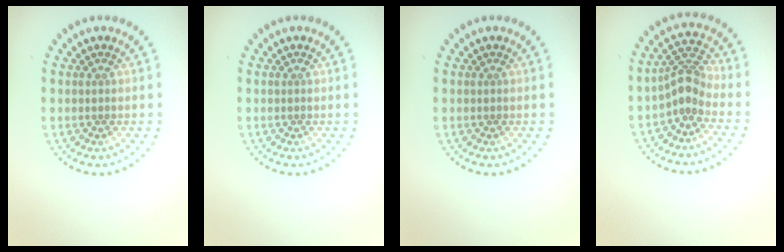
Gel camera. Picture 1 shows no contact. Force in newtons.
{"total": 0.0}
{"total": 0.0}
{"total": 2.9, "press": 2.2, "slide": 2.0}